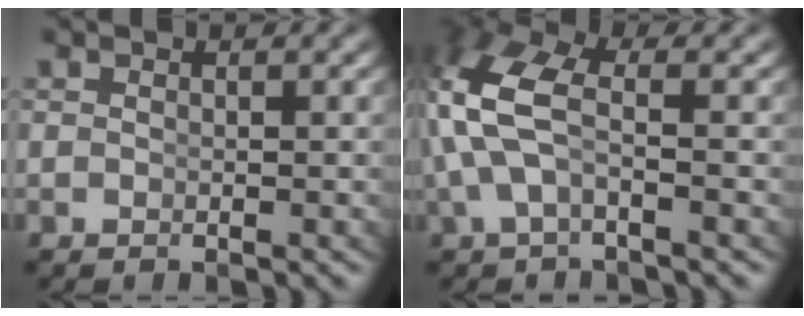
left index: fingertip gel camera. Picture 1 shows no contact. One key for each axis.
{"total": 5.4, "fx": 0.5, "fy": 2.8, "fz": 4.6, "tx": -0.129, "ty": -0.012, "tz": 0.019}